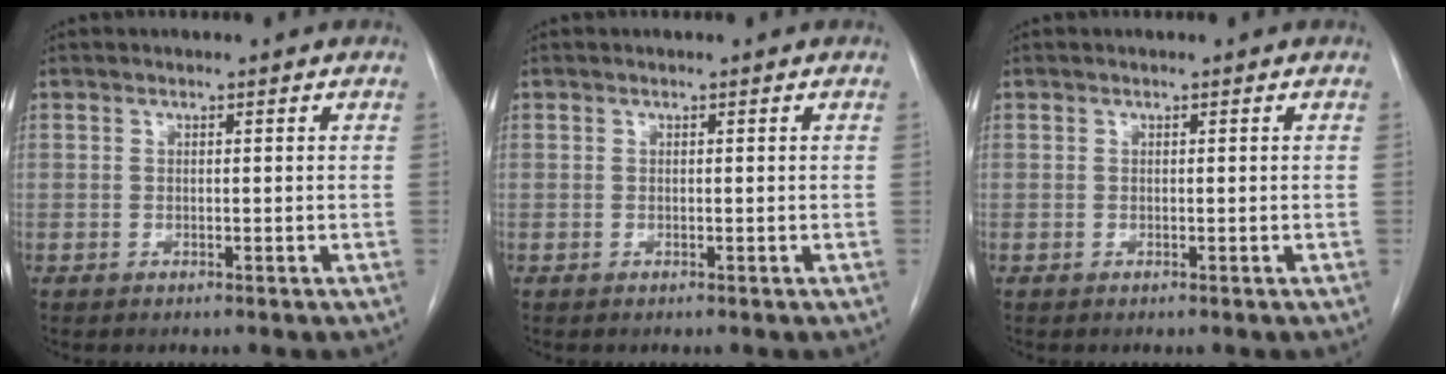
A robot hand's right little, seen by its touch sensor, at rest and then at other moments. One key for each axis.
{"total": 0.0}
{"total": 0.0}